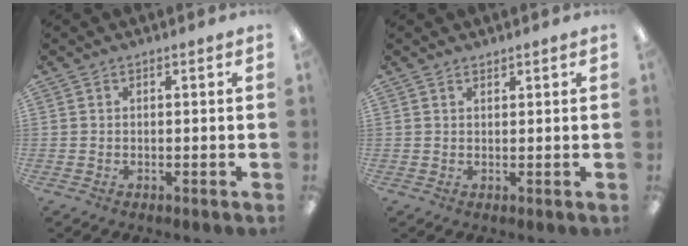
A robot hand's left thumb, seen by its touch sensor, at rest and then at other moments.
{"total": 1.0, "force": [0.9, 0.2, 0.0], "torque": [-0.001, -0.001, 0.018]}